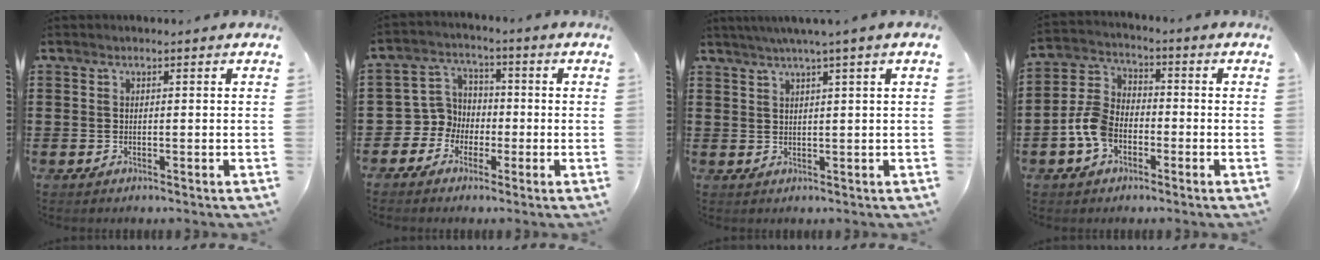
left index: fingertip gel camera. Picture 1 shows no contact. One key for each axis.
{"total": 5.5, "fx": -1.6, "fy": 5.2, "fz": 0.9, "tx": -0.052, "ty": 0.002, "tz": -0.037}
{"total": 2.4, "fx": 1.5, "fy": -0.7, "fz": 1.7, "tx": -0.034, "ty": -0.002, "tz": 0.025}
{"total": 7.1, "fx": -2.9, "fy": 4.7, "fz": 4.5, "tx": -0.119, "ty": 0.009, "tz": -0.063}